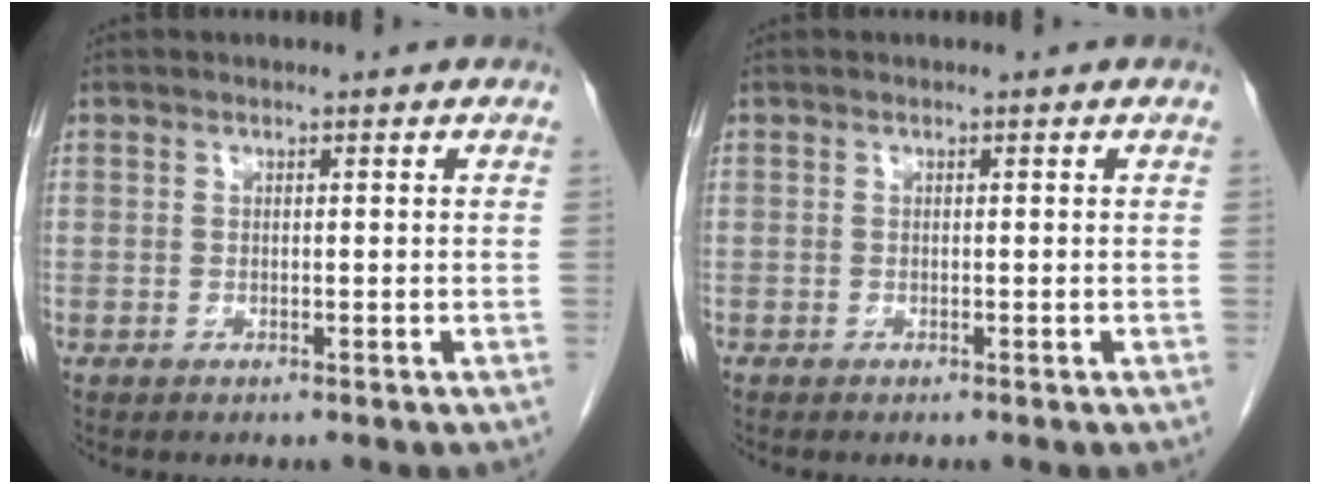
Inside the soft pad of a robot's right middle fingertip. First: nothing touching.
{"total": 0.0}